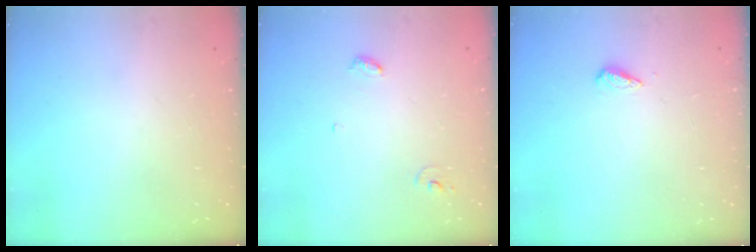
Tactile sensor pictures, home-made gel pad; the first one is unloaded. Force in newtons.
{"total": 3.8, "press": 3.8, "slide": 0.3}
{"total": 2.7, "press": 2.6, "slide": 0.4}